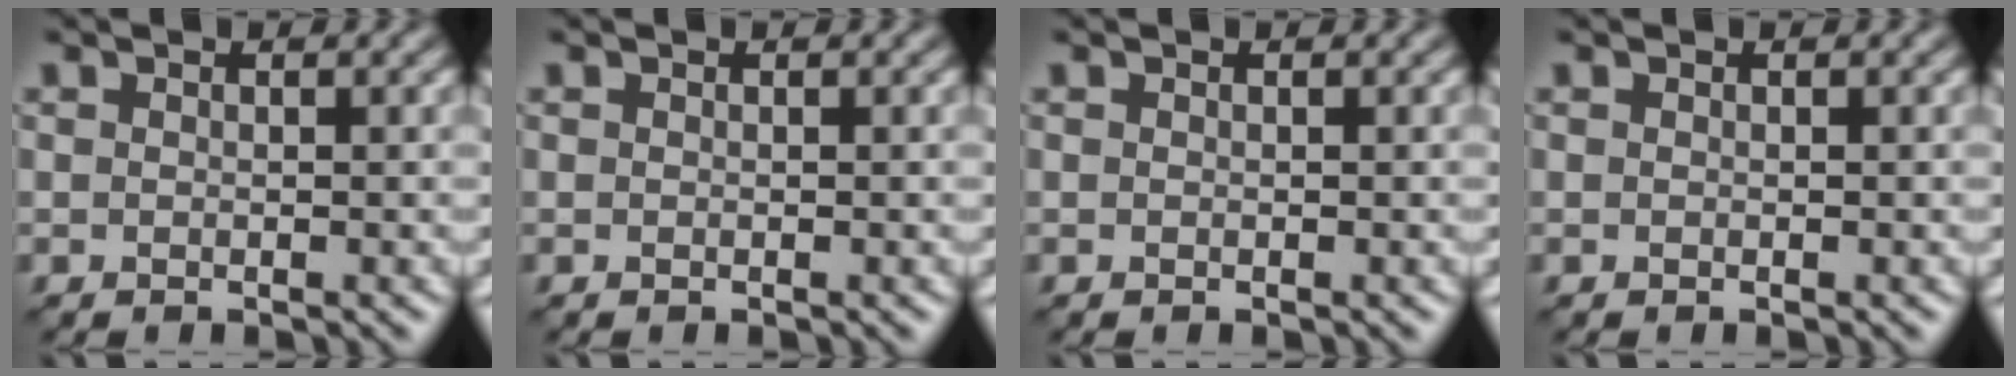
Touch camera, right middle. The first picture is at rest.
{"total": 0.0}
{"total": 0.0}
{"total": 0.0}